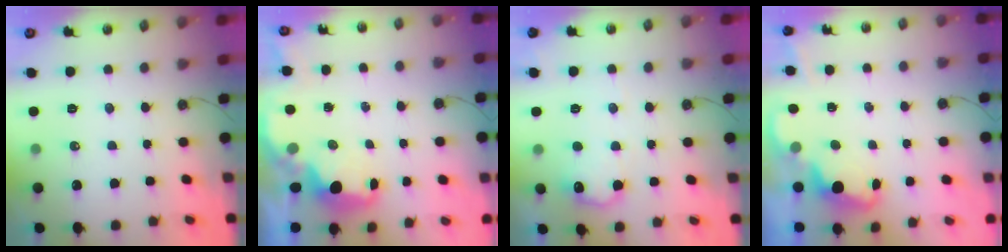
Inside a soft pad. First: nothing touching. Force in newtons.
{"total": 2.9, "press": 2.8, "slide": 0.4}
{"total": 10.5, "press": 10.5, "slide": 0.7}
{"total": 2.4, "press": 2.3, "slide": 0.6}